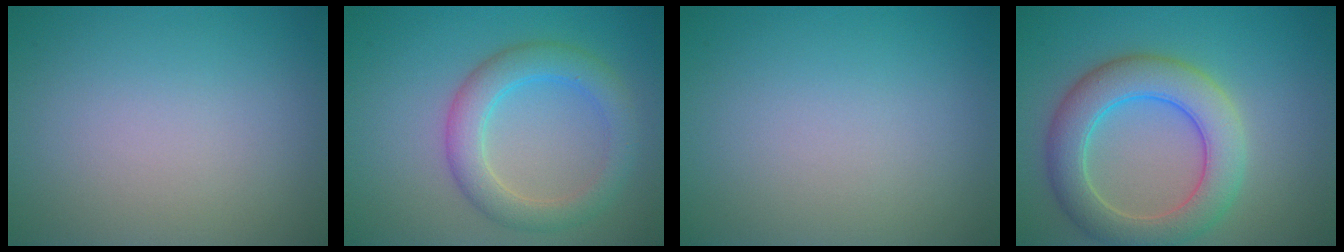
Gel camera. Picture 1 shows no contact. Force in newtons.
{"total": 4.4, "press": 4.4, "slide": 0.0}
{"total": 0.0}
{"total": 6.5, "press": 6.5, "slide": 0.6}